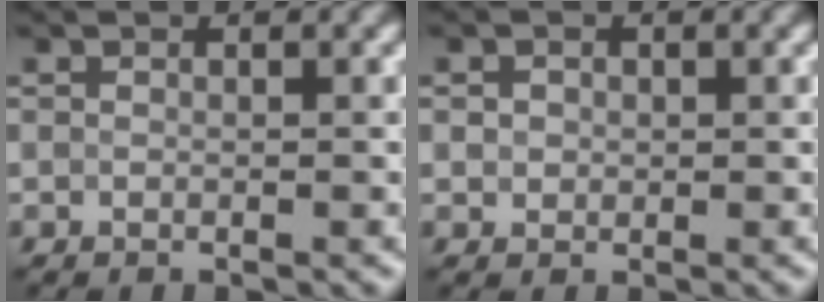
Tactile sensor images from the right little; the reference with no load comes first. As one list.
[{"total": 1.6, "force": [0.6, 1.3, 0.7], "torque": [-0.008, 0.011, 0.003]}]